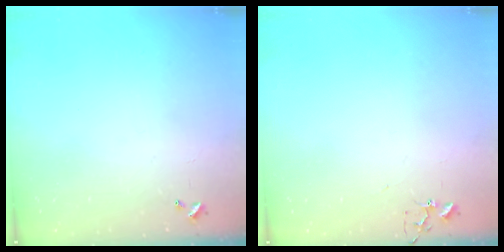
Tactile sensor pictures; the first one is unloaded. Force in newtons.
{"total": 4.2, "press": 4.2, "slide": 0.6}